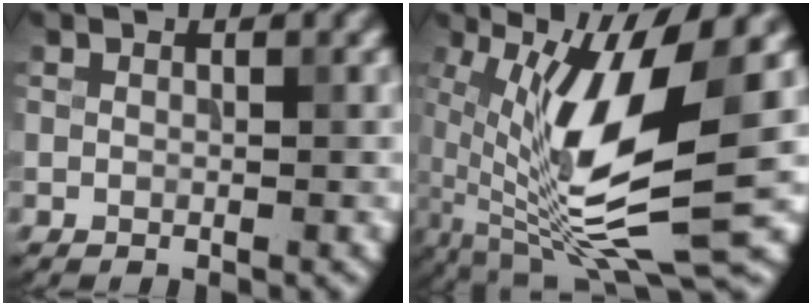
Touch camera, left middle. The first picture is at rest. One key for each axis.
{"total": 12.3, "fx": -0.5, "fy": 3.4, "fz": 11.8, "tx": -0.232, "ty": -0.012, "tz": -0.006}